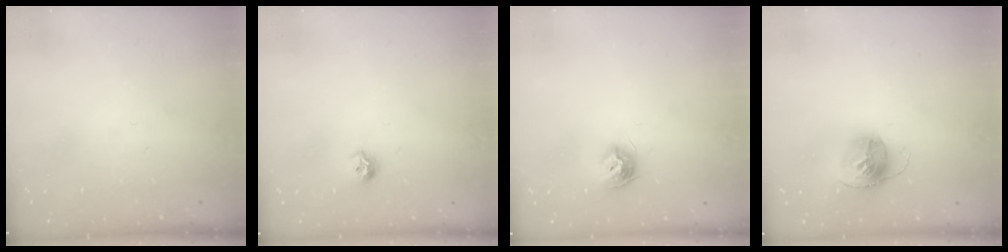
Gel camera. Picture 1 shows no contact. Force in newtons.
{"total": 7.2, "press": 7.2, "slide": 1.0}
{"total": 8.8, "press": 8.8, "slide": 0.2}
{"total": 13.9, "press": 13.8, "slide": 1.4}